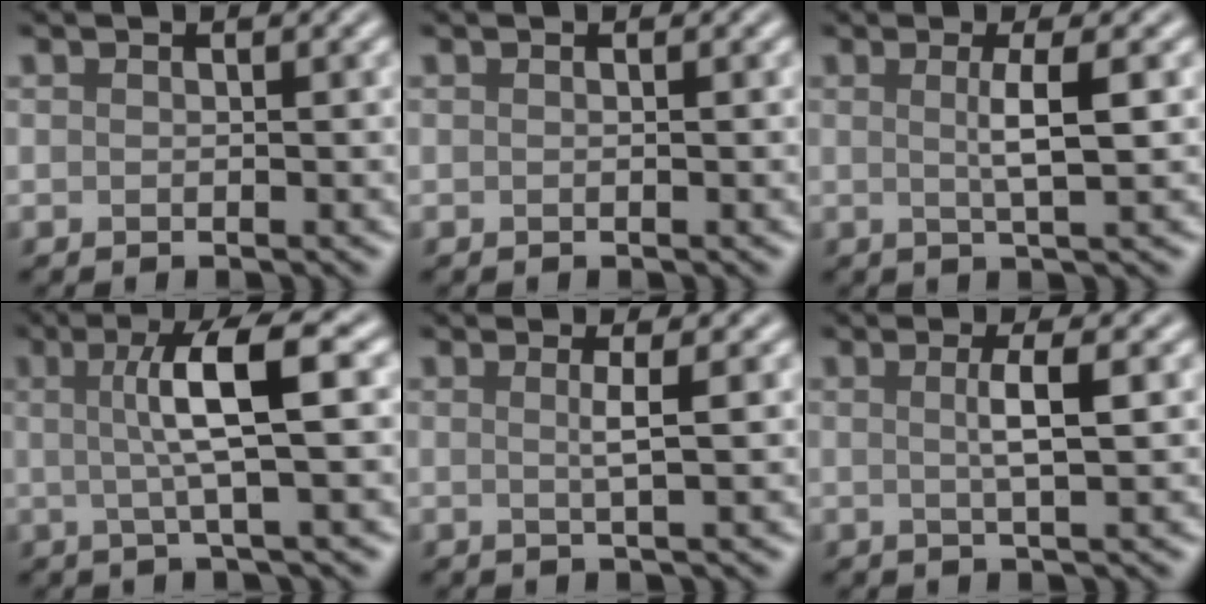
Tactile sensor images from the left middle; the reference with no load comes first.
{"total": 0.0}
{"total": 3.1, "force": [0.4, 0.6, 3.0], "torque": [-0.049, 0.001, 0.002]}
{"total": 5.9, "force": [0.8, 0.9, 5.8], "torque": [-0.096, 0.008, 0.012]}
{"total": 1.8, "force": [0.3, 0.4, 1.8], "torque": [-0.031, 0.001, -0.003]}
{"total": 2.7, "force": [0.3, 0.6, 2.7], "torque": [-0.043, 0.004, 0.000]}